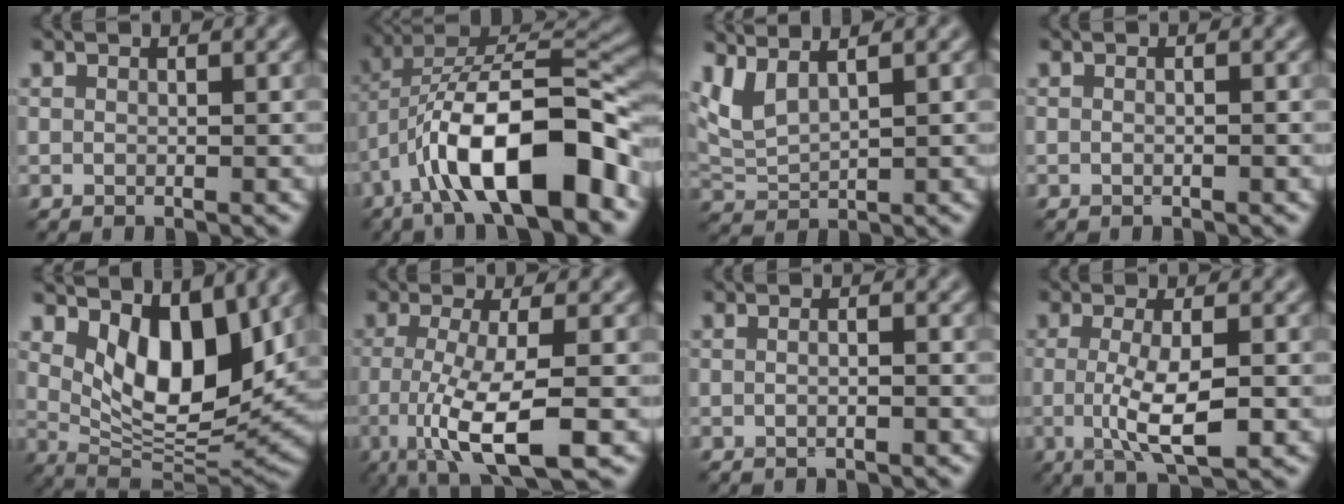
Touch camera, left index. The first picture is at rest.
{"total": 13.1, "force": [-5.5, 4.7, 10.9], "torque": [-0.179, 0.011, -0.094]}
{"total": 3.2, "force": [2.3, 0.8, 2.1], "torque": [-0.059, 0.004, 0.054]}
{"total": 0.9, "force": [0.0, 0.3, 0.8], "torque": [0.001, -0.010, -0.006]}
{"total": 8.1, "force": [3.0, 3.8, 6.5], "torque": [-0.114, -0.025, 0.049]}
{"total": 7.6, "force": [-2.6, 1.6, 6.9], "torque": [-0.125, -0.007, -0.050]}
{"total": 1.5, "force": [0.0, 0.7, 1.3], "torque": [0.005, -0.005, -0.014]}
{"total": 5.2, "force": [-0.7, 1.3, 5.0], "torque": [-0.096, -0.010, -0.011]}